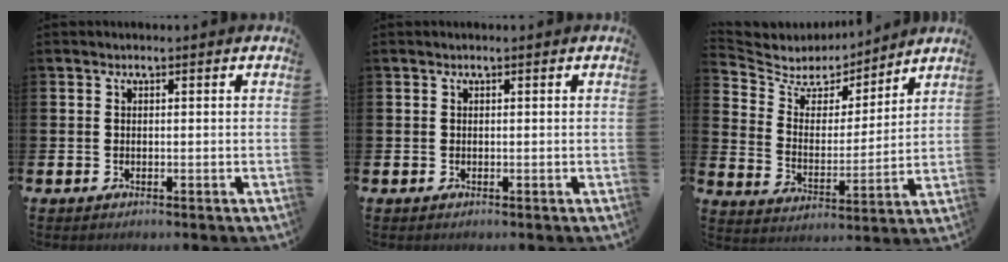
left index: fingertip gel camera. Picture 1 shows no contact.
{"total": 0.0}
{"total": 5.9, "force": [5.2, 2.7, 0.6], "torque": [-0.049, -0.042, 0.087]}